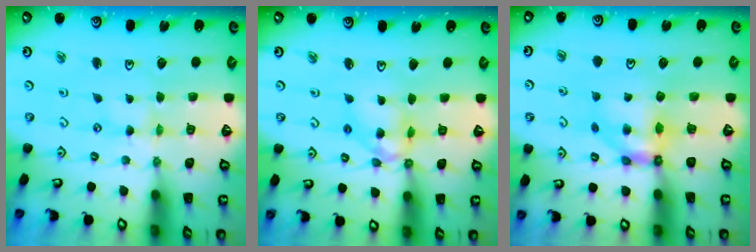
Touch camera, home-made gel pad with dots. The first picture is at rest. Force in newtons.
{"total": 10.3, "press": 10.3, "slide": 1.0}
{"total": 6.4, "press": 6.4, "slide": 0.6}